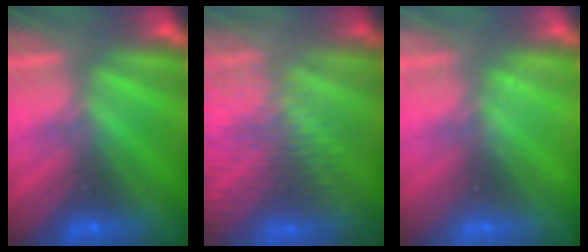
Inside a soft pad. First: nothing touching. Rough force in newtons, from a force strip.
{"total": 6.9}
{"total": 2.4}